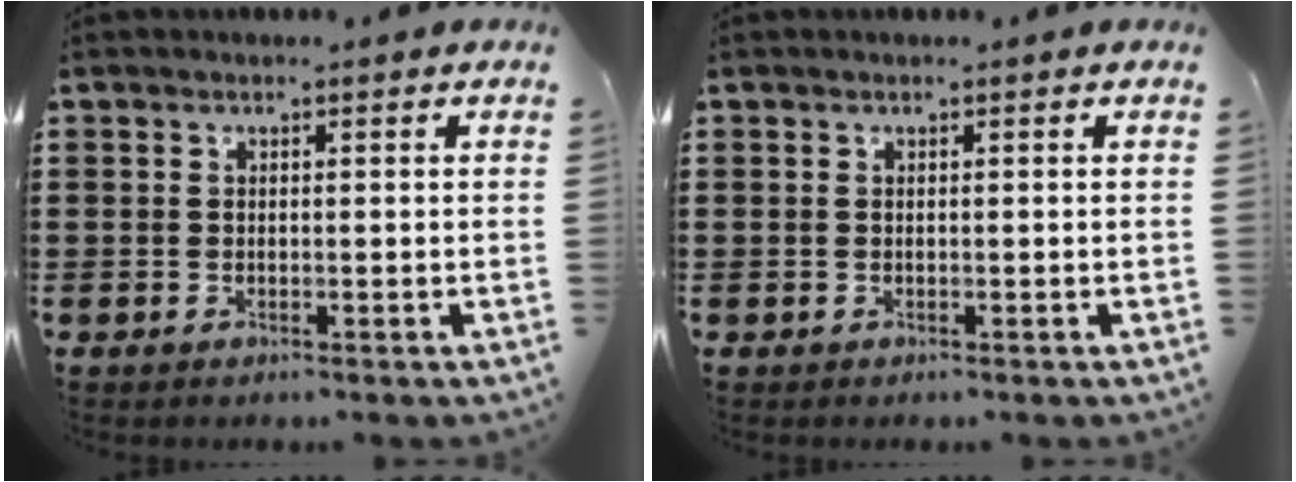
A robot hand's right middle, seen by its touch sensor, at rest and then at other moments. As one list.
[{"total": 0.0}]